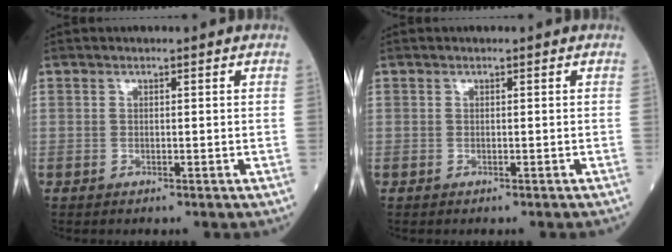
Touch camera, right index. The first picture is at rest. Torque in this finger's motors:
{"motor_torque": [-0.48, 0.08, -0.19, -0.03]}